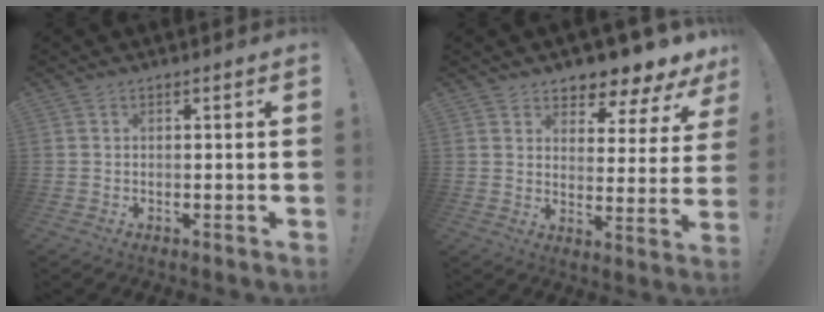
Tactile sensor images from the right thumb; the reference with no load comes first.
{"total": 5.9, "force": [5.4, 1.8, 1.5], "torque": [-0.016, -0.066, 0.093]}